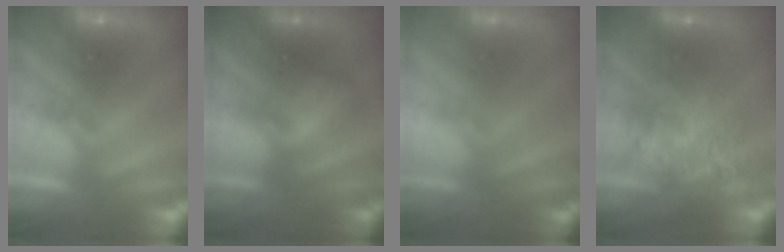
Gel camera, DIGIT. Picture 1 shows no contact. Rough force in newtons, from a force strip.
{"total": 2.1}
{"total": 2.6}
{"total": 7.3}